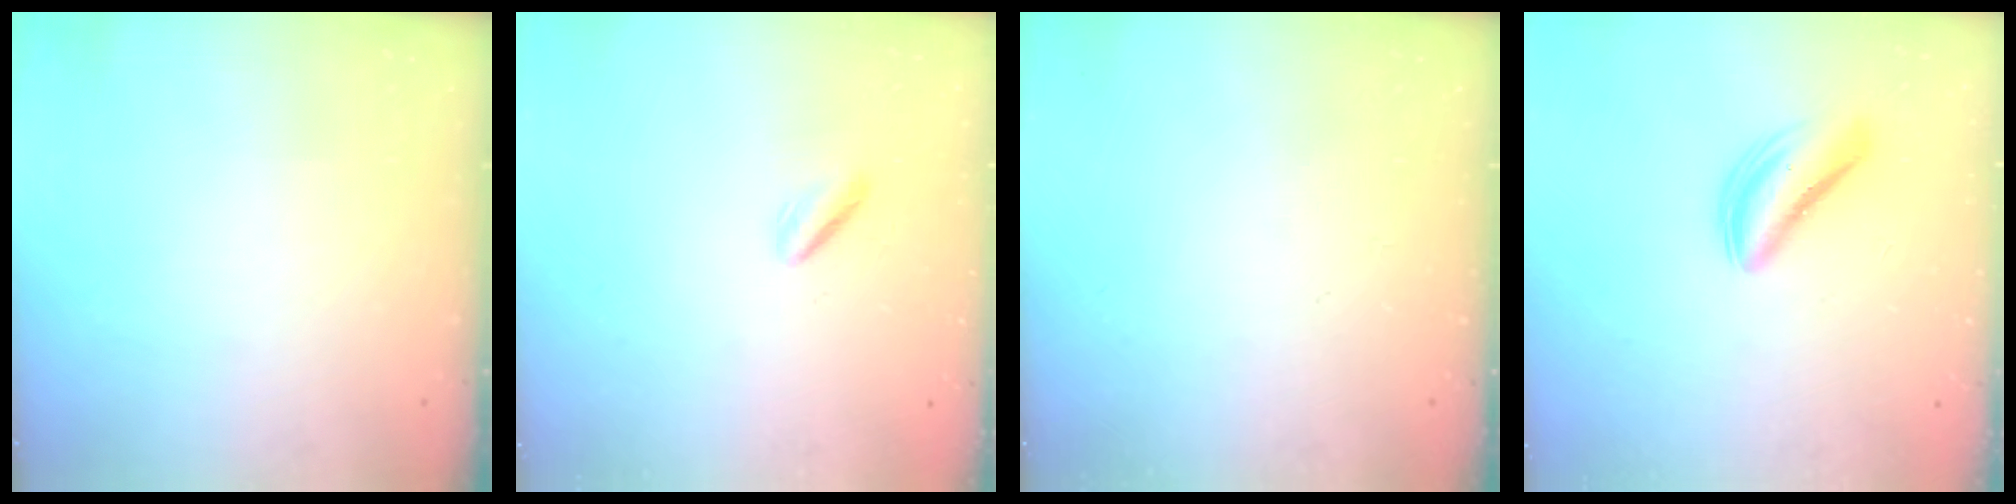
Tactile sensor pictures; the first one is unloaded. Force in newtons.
{"total": 0.8, "press": 0.6, "slide": 0.6}
{"total": 0.0}
{"total": 5.2, "press": 5.1, "slide": 0.5}